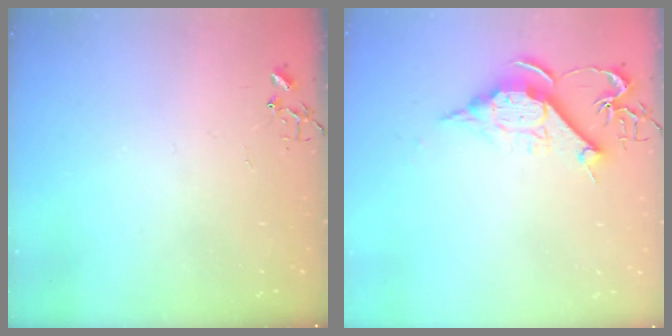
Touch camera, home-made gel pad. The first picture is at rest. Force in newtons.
{"total": 11.7, "press": 11.7, "slide": 0.9}